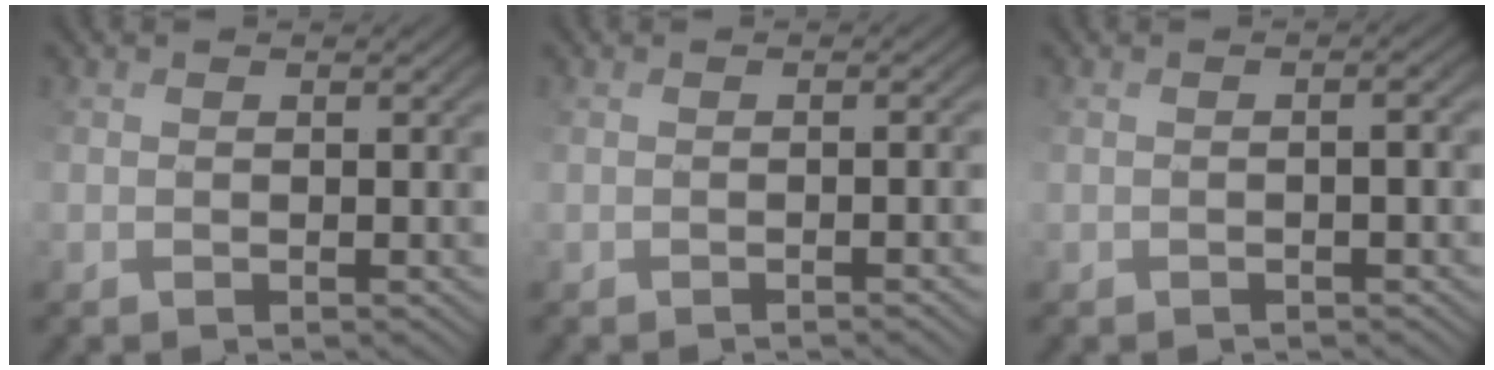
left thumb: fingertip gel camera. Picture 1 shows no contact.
{"total": 3.6, "force": [-1.2, 1.0, 3.2], "torque": [-0.019, 0.005, 0.003]}
{"total": 1.9, "force": [-0.9, 0.6, 1.6], "torque": [-0.003, 0.007, 0.005]}